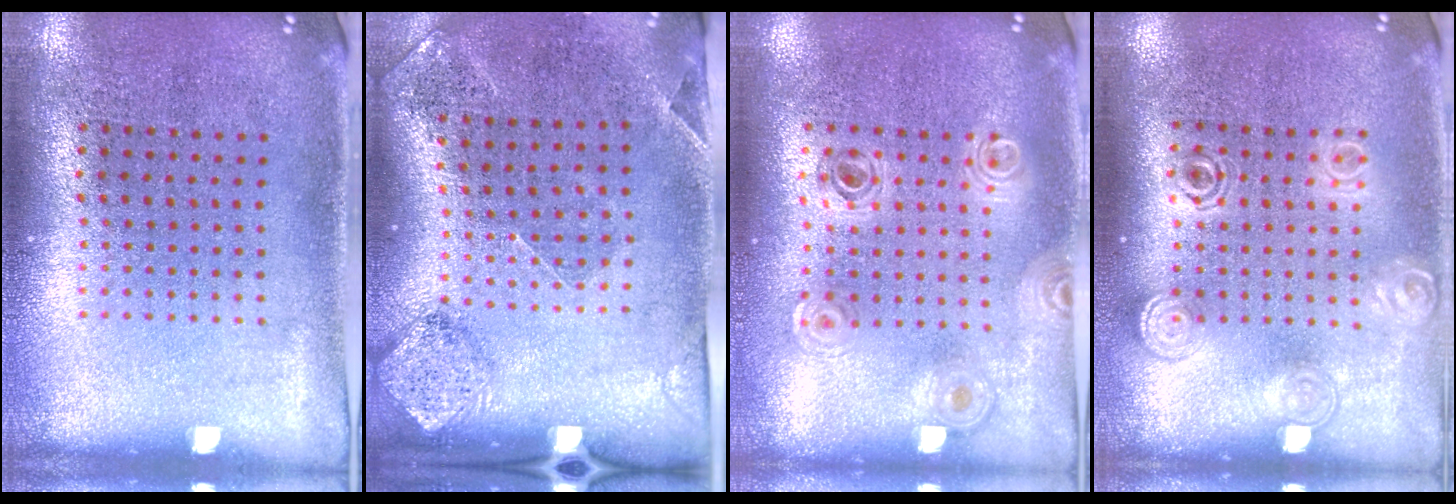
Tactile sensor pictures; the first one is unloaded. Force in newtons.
{"total": 1.7, "press": 1.4, "slide": 1.0}
{"total": 0.9, "press": 0.9, "slide": 0.1}
{"total": 1.5, "press": 1.2, "slide": 0.9}